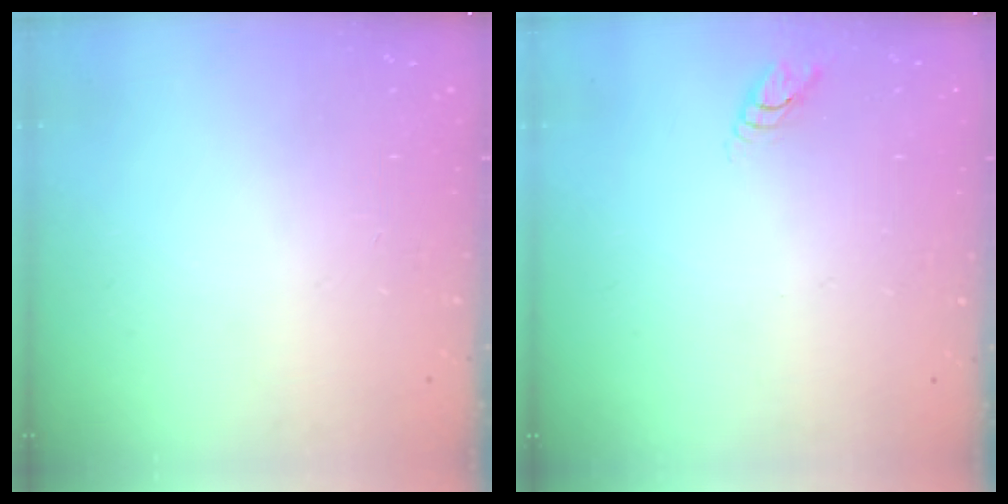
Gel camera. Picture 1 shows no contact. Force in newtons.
{"total": 2.8, "press": 2.8, "slide": 0.3}